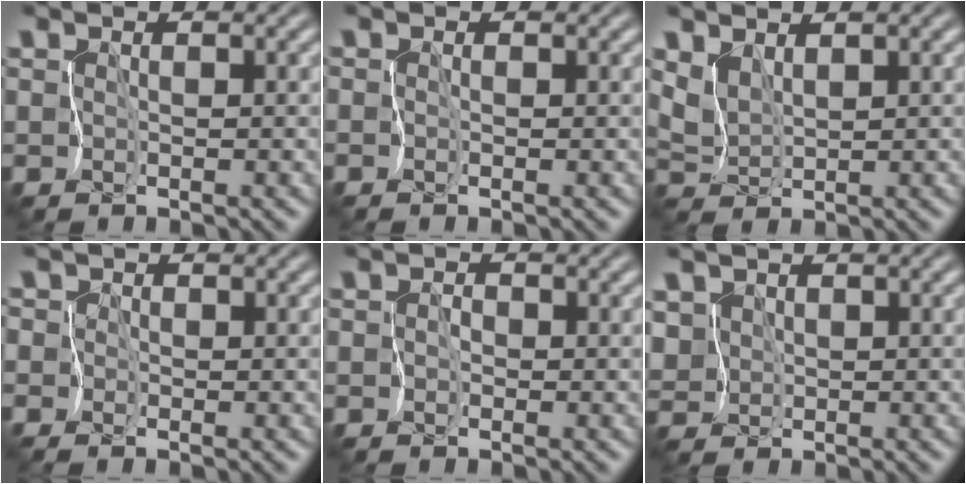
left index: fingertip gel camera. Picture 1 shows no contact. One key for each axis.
{"total": 0.0}
{"total": 1.9, "fx": 1.7, "fy": 0.5, "fz": 0.8, "tx": -0.025, "ty": 0.003, "tz": 0.036}
{"total": 3.9, "fx": 0.7, "fy": 3.6, "fz": 1.4, "tx": -0.019, "ty": 0.035, "tz": -0.030}
{"total": 0.8, "fx": -0.4, "fy": 0.6, "fz": 0.2, "tx": 0.016, "ty": 0.003, "tz": -0.009}
{"total": 2.1, "fx": 0.4, "fy": 2.0, "fz": 0.8, "tx": -0.022, "ty": 0.006, "tz": 0.012}